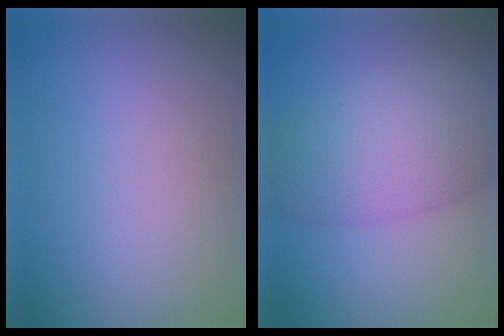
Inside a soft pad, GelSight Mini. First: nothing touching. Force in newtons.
{"total": 7.5, "press": 7.5, "slide": 0.2}